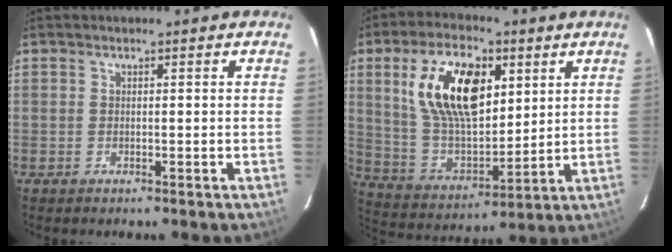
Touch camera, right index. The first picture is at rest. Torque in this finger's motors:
{"motor_torque": [1.35, 0.79, 1.05, 0.21]}